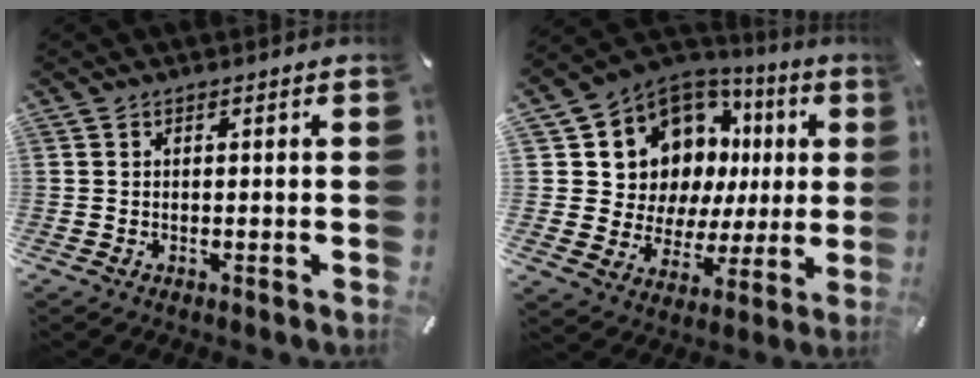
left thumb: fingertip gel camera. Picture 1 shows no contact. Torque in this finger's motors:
{"motor_torque": [1.95, 3.06, 1.73, -0.29, 0.12]}